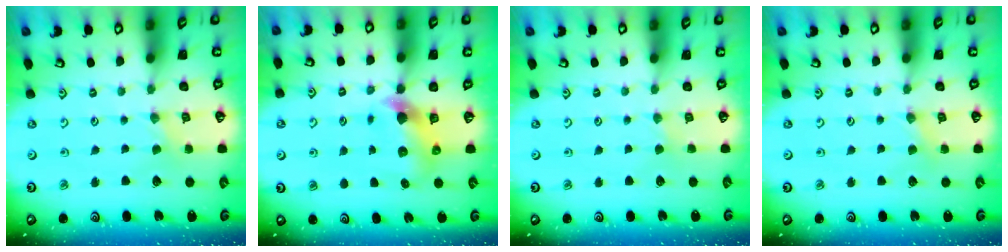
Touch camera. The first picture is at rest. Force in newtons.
{"total": 6.1, "press": 6.0, "slide": 0.7}
{"total": 1.2, "press": 1.1, "slide": 0.3}
{"total": 2.8, "press": 2.7, "slide": 0.5}